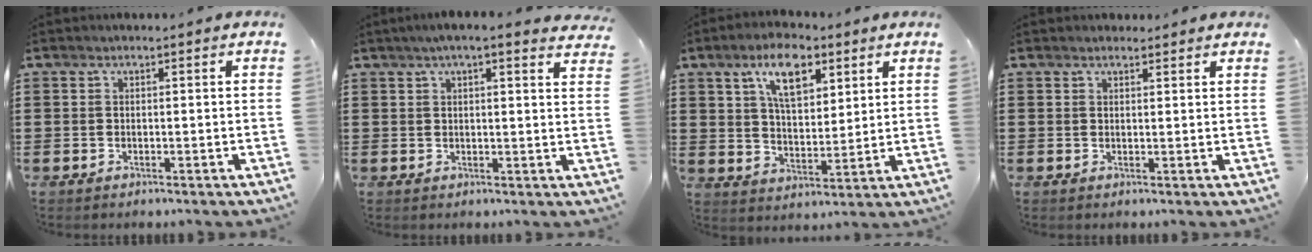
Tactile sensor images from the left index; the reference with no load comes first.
{"total": 3.4, "force": [2.8, 0.0, 2.0], "torque": [-0.046, 0.000, 0.050]}
{"total": 9.3, "force": [5.5, 3.9, 6.4], "torque": [-0.117, 0.000, 0.096]}
{"total": 1.4, "force": [1.3, 0.3, 0.2], "torque": [-0.006, 0.003, 0.025]}